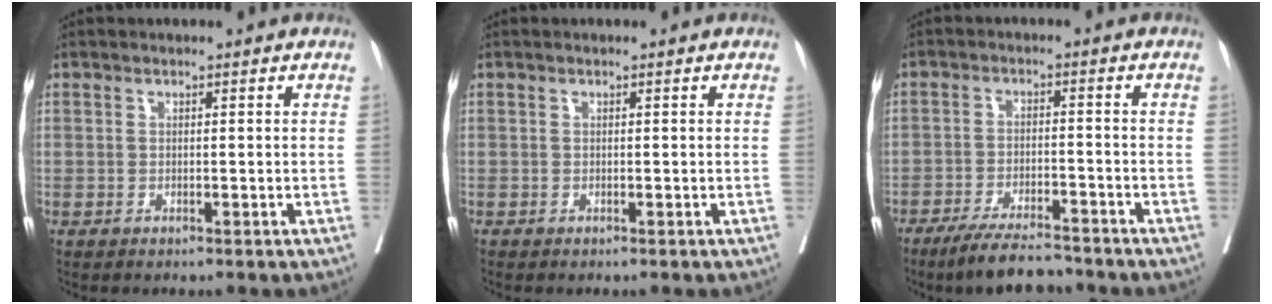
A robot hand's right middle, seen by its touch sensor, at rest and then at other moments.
{"total": 0.0}
{"total": 7.7, "force": [-6.7, 1.2, 3.6], "torque": [-0.059, -0.016, -0.117]}